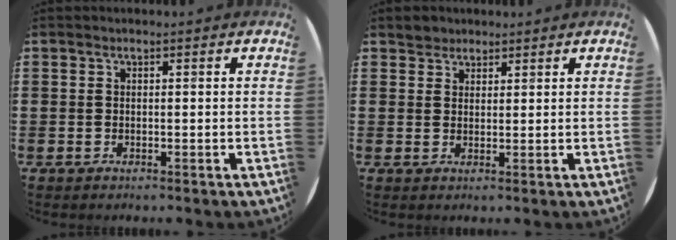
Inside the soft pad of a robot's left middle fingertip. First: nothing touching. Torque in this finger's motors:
{"motor_torque": [0.32, -0.26, 0.02, 0.00]}